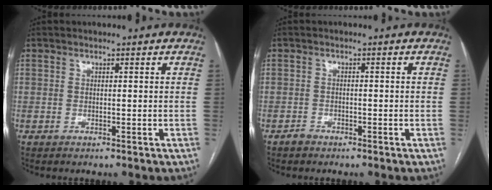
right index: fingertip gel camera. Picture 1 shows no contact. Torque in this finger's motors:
{"motor_torque": [-0.07, -0.12, -0.06, 0.00]}